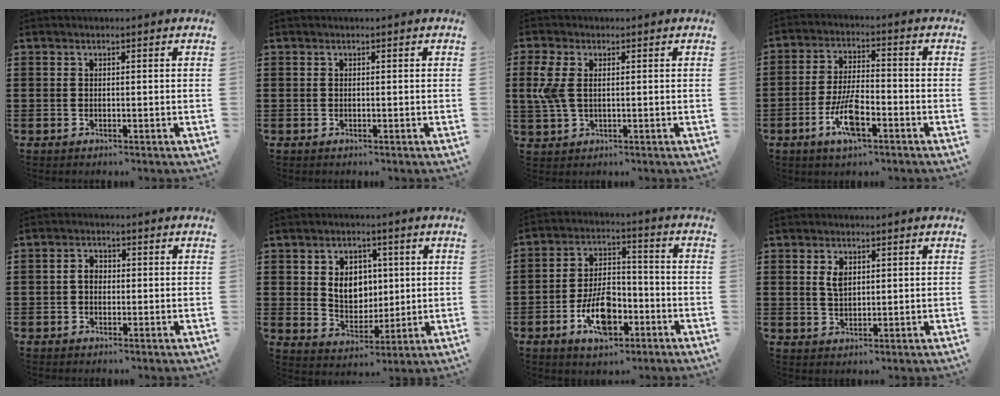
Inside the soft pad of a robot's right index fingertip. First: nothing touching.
{"total": 0.0}
{"total": 5.0, "force": [0.8, 2.7, 4.1], "torque": [-0.113, -0.002, 0.007]}
{"total": 8.1, "force": [-3.5, 2.5, 6.8], "torque": [-0.150, -0.010, -0.067]}
{"total": 2.1, "force": [0.0, 1.6, 1.5], "torque": [-0.029, 0.006, -0.002]}
{"total": 6.3, "force": [1.4, 5.2, 3.3], "torque": [-0.058, 0.007, 0.020]}
{"total": 9.6, "force": [-4.1, 4.9, 7.2], "torque": [-0.141, 0.001, -0.075]}
{"total": 2.7, "force": [1.1, 1.5, 1.9], "torque": [-0.042, 0.005, 0.020]}